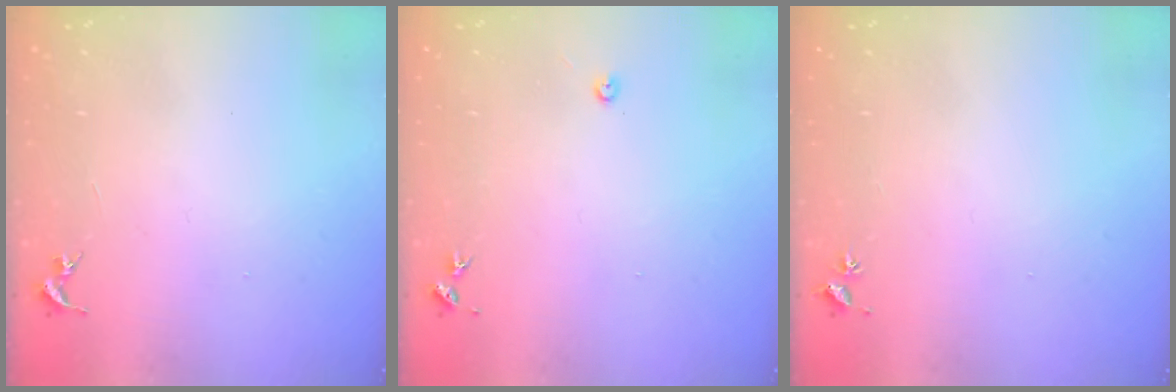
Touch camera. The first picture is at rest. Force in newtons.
{"total": 3.0, "press": 3.0, "slide": 0.4}
{"total": 2.0, "press": 2.0, "slide": 0.3}